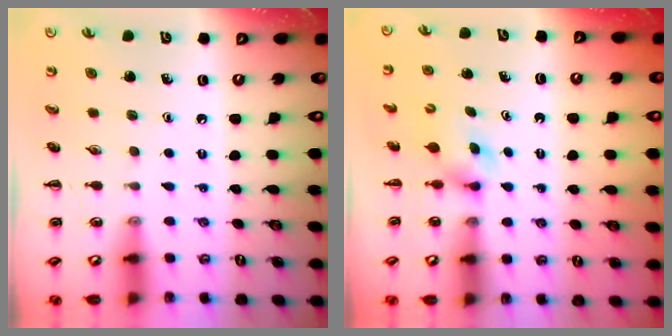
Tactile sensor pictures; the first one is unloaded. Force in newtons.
{"total": 2.9, "press": 2.6, "slide": 1.3}